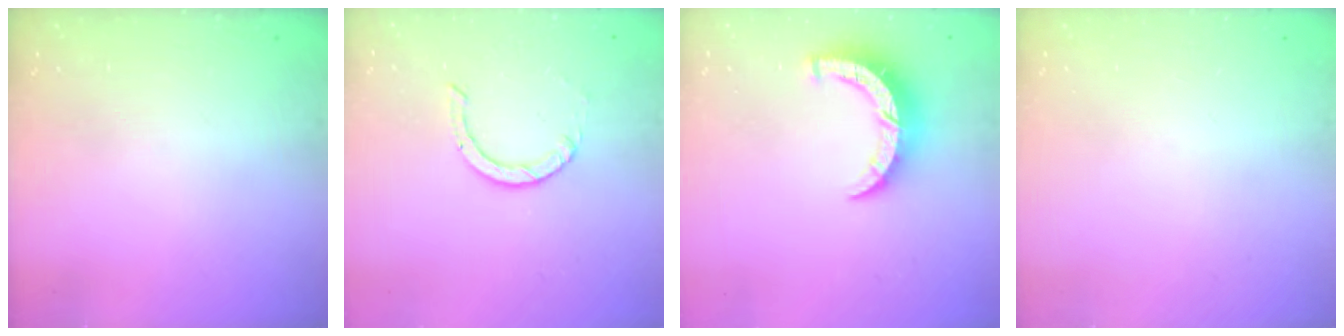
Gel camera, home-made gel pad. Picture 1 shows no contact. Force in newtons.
{"total": 2.0, "press": 2.0, "slide": 0.2}
{"total": 8.0, "press": 8.0, "slide": 0.3}
{"total": 0.0}